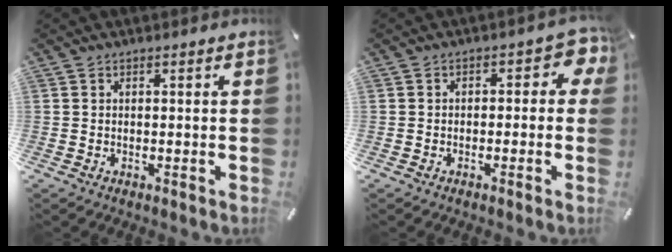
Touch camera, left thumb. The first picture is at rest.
{"total": 4.0, "force": [-0.7, 2.5, 3.1], "torque": [-0.042, 0.012, -0.018]}